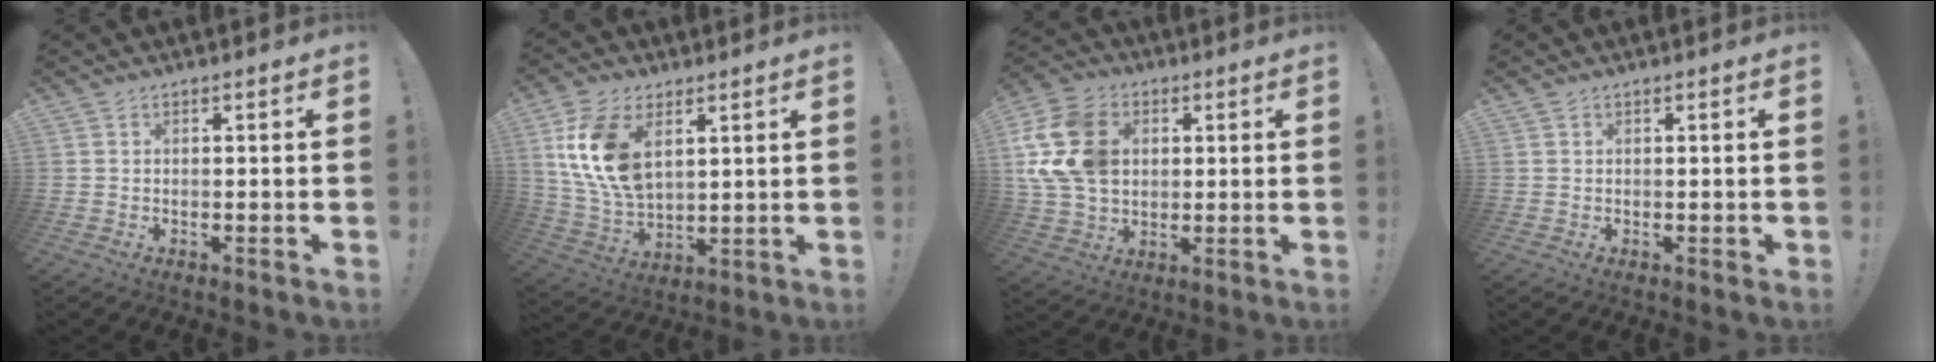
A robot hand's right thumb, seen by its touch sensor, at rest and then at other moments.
{"total": 15.8, "force": [6.0, 9.9, 10.8], "torque": [-0.225, -0.021, 0.114]}
{"total": 18.7, "force": [4.1, 14.3, 11.2], "torque": [-0.216, -0.009, 0.080]}
{"total": 0.7, "force": [0.0, 0.5, 0.5], "torque": [-0.008, 0.003, 0.000]}